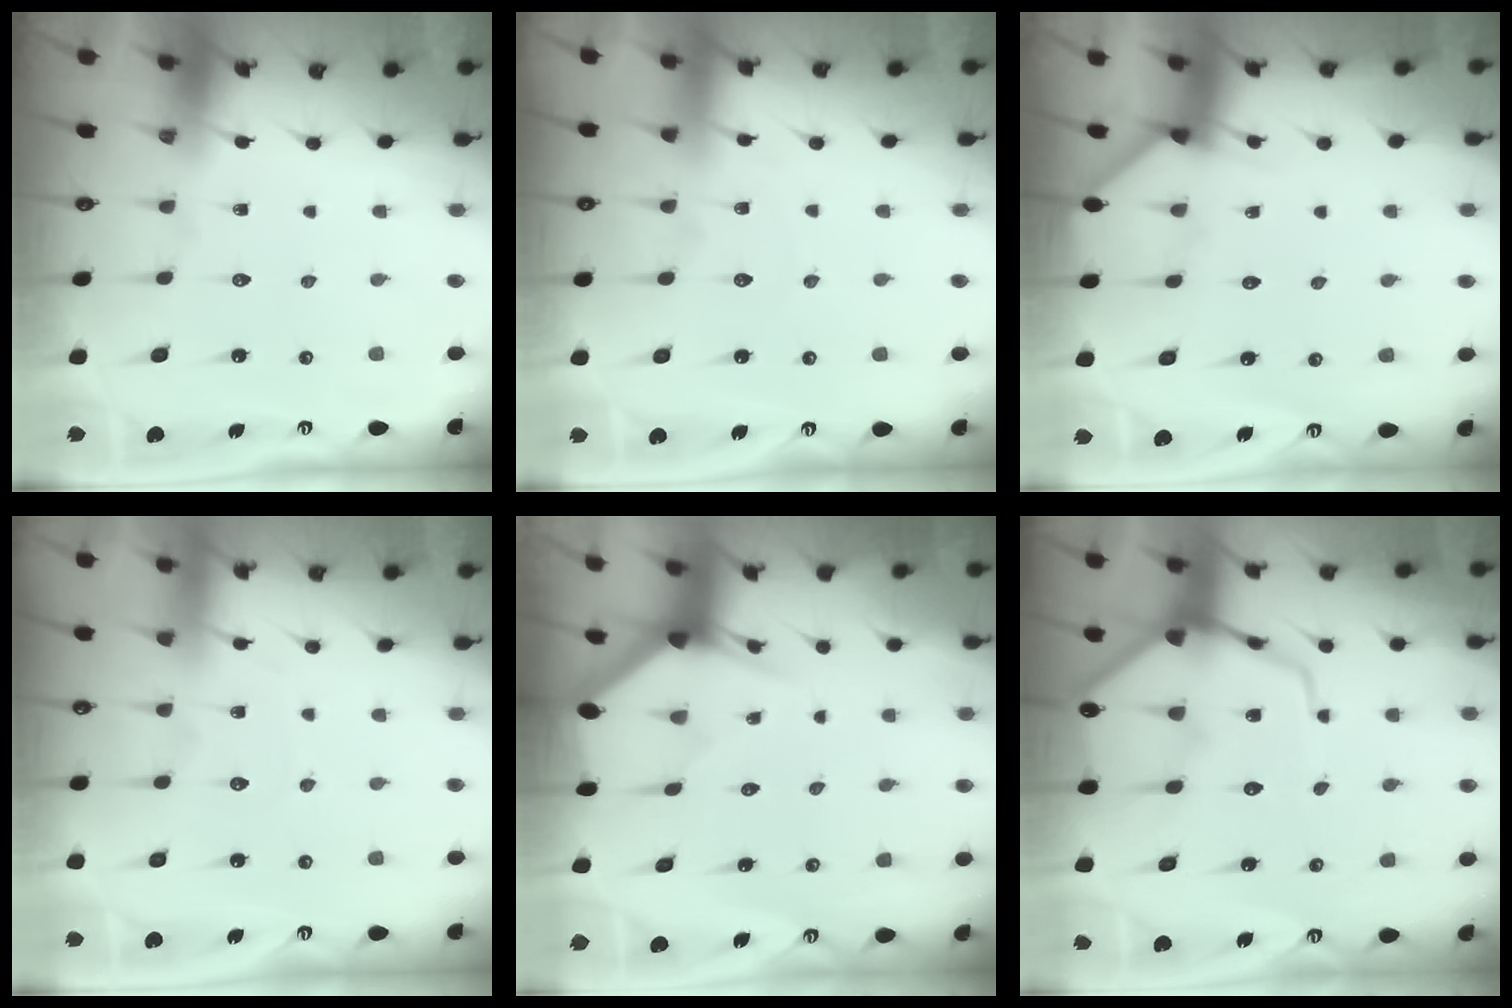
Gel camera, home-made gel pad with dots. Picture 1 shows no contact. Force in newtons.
{"total": 4.1, "press": 4.1, "slide": 0.5}
{"total": 2.6, "press": 2.6, "slide": 0.1}
{"total": 2.9, "press": 2.8, "slide": 0.4}
{"total": 3.0, "press": 3.0, "slide": 0.2}
{"total": 10.3, "press": 10.2, "slide": 0.9}